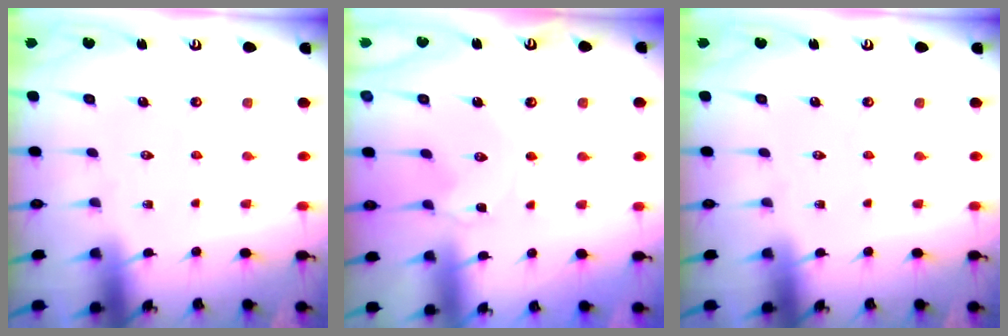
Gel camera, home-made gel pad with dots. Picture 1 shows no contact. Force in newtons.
{"total": 0.0}
{"total": 0.0}